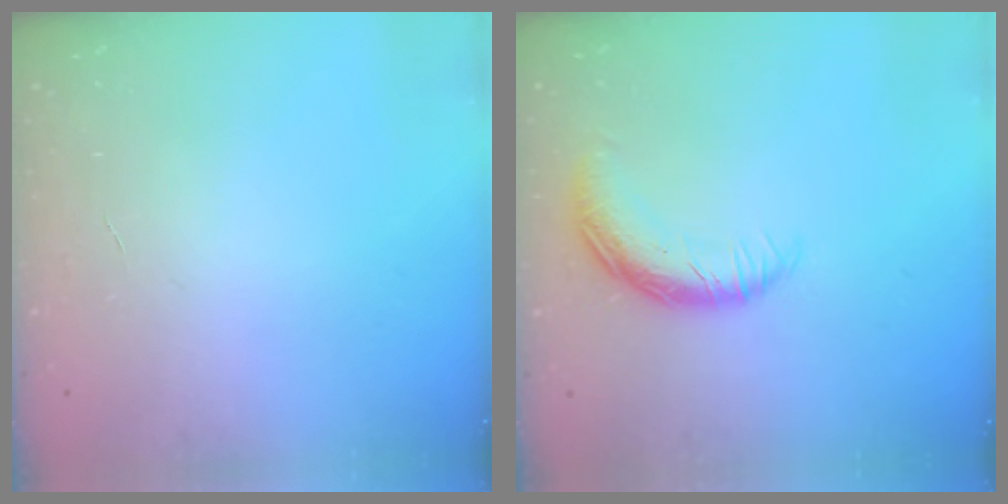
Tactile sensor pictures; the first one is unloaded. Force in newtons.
{"total": 12.8, "press": 12.8, "slide": 0.9}